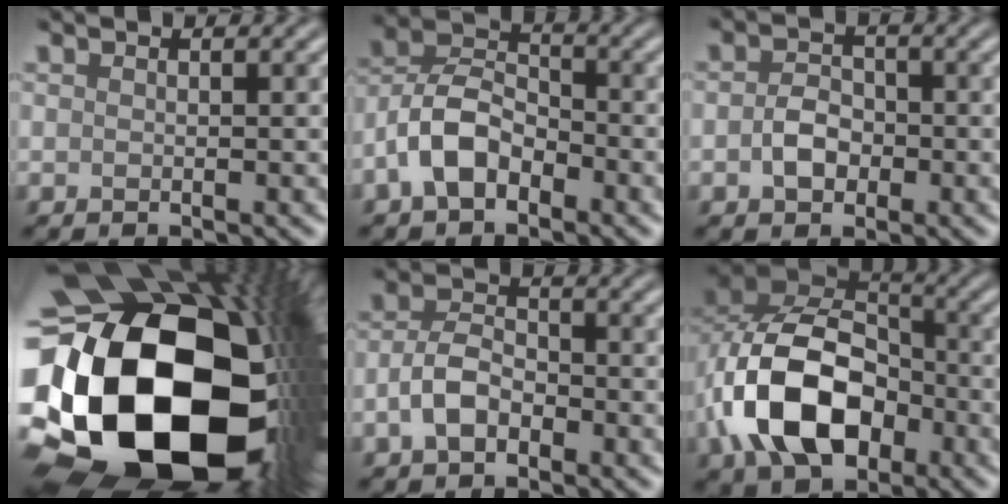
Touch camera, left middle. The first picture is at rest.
{"total": 5.1, "force": [-2.6, 3.1, 3.2], "torque": [-0.061, 0.013, -0.059]}
{"total": 2.4, "force": [-0.6, 1.8, 1.5], "torque": [-0.029, 0.003, -0.014]}
{"total": 22.7, "force": [-2.5, 15.7, 16.3], "torque": [-0.321, -0.085, -0.007]}
{"total": 3.6, "force": [-1.7, 2.2, 2.4], "torque": [-0.048, 0.011, -0.038]}
{"total": 10.8, "force": [-3.4, 7.0, 7.5], "torque": [-0.145, 0.007, -0.066]}